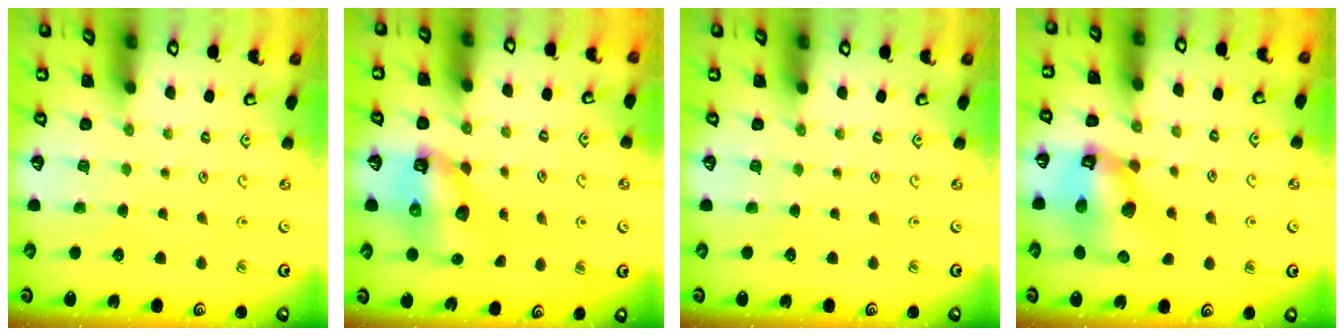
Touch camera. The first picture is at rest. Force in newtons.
{"total": 8.0, "press": 7.9, "slide": 1.4}
{"total": 0.0}
{"total": 12.8, "press": 12.7, "slide": 1.8}